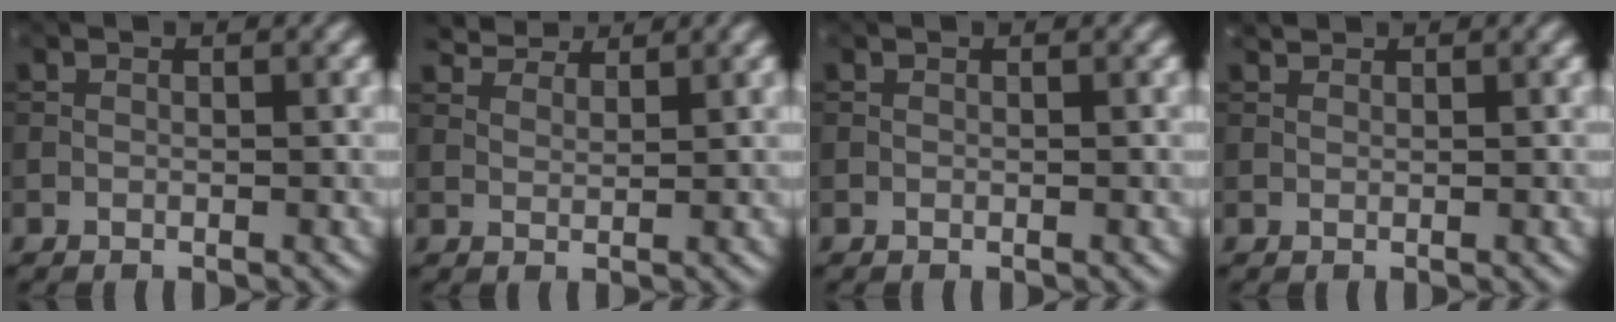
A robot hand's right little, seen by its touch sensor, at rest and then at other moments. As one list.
[{"total": 3.3, "force": [3.0, 0.8, 1.1], "torque": [-0.025, 0.005, 0.050]}, {"total": 0.0}, {"total": 0.7, "force": [0.7, 0.1, 0.2], "torque": [-0.005, 0.002, 0.014]}]